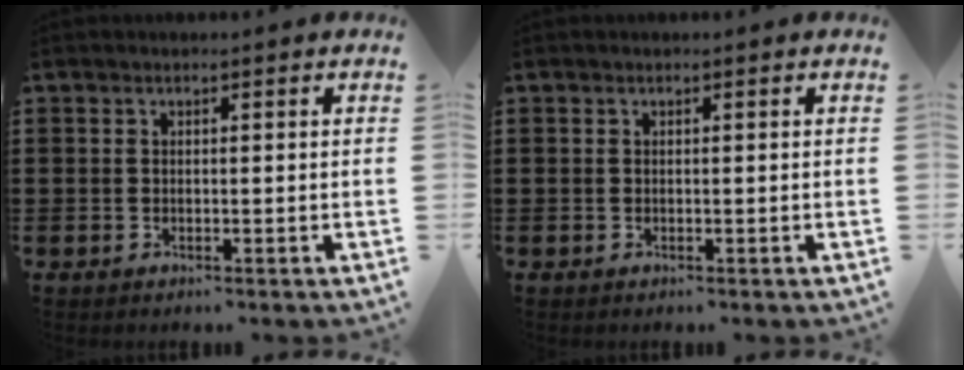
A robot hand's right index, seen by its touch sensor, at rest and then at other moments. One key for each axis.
{"total": 0.0}